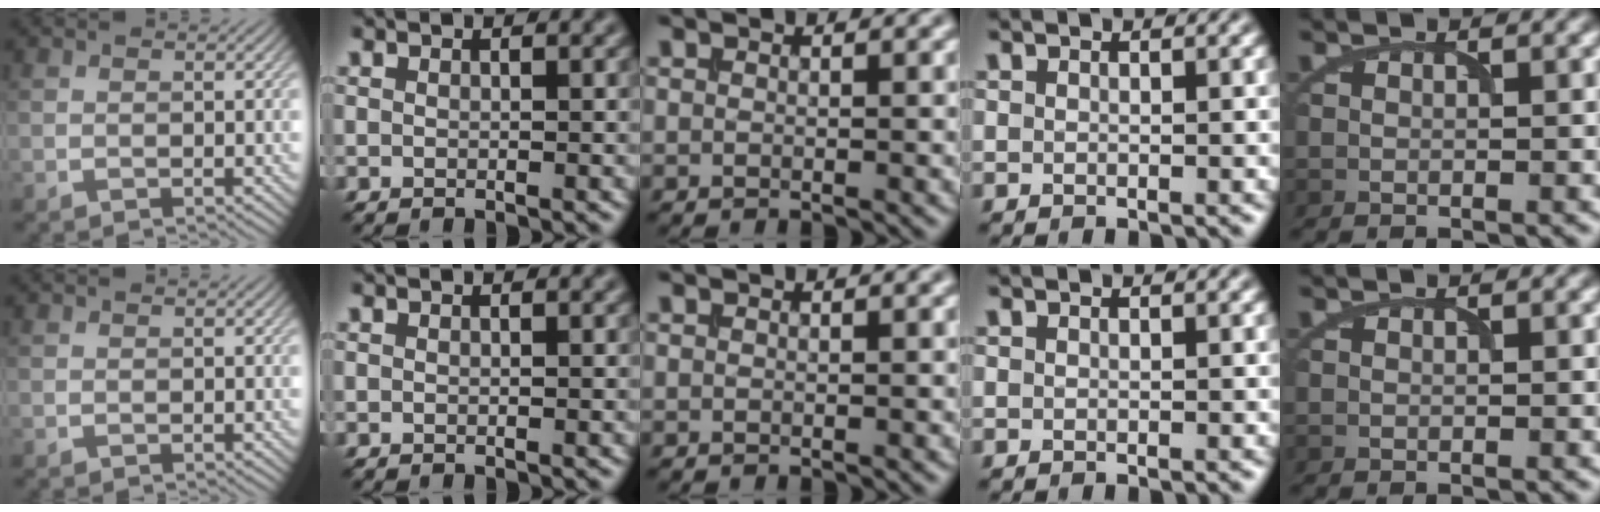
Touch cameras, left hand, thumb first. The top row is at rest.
{}